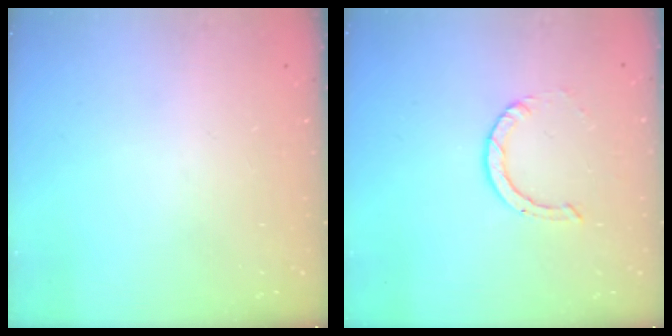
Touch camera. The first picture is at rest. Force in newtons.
{"total": 2.2, "press": 2.2, "slide": 0.2}